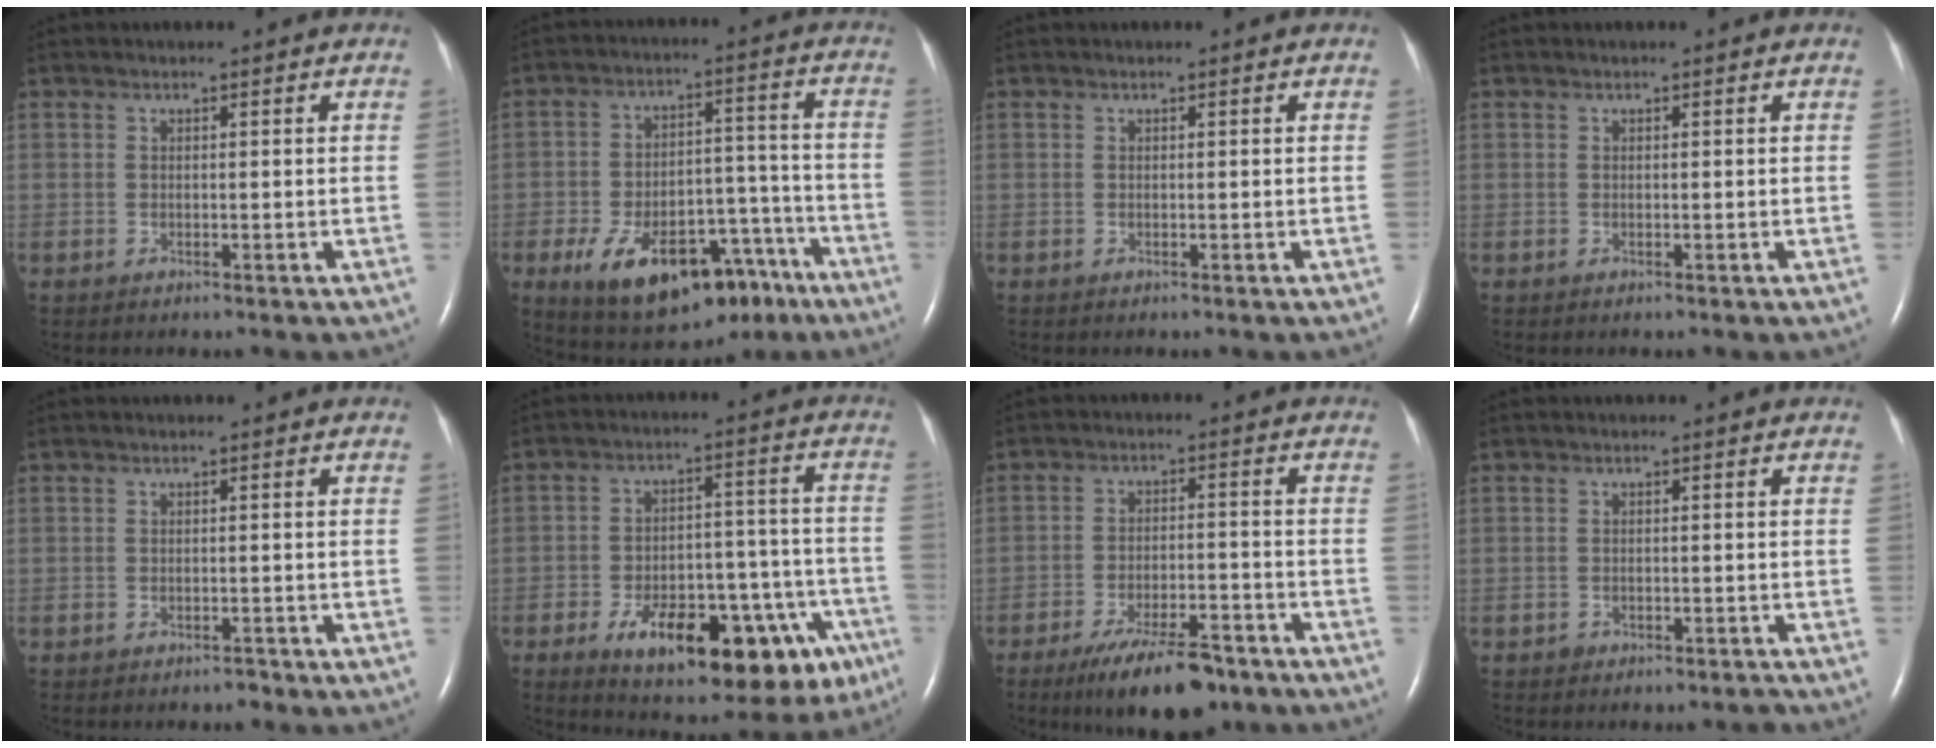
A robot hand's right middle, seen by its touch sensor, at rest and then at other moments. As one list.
[{"total": 18.1, "force": [-10.8, 8.6, 11.7], "torque": [-0.167, 0.021, -0.157]}, {"total": 0.0}, {"total": 0.0}, {"total": 0.7, "force": [-0.6, 0.2, 0.2], "torque": [-0.003, -0.001, -0.009]}, {"total": 21.8, "force": [-11.8, 8.4, 16.3], "torque": [-0.157, 0.029, -0.158]}, {"total": 11.1, "force": [-8.1, 3.2, 6.9], "torque": [-0.116, -0.013, -0.132]}, {"total": 1.2, "force": [-1.0, 0.6, 0.0], "torque": [0.005, 0.003, -0.017]}]